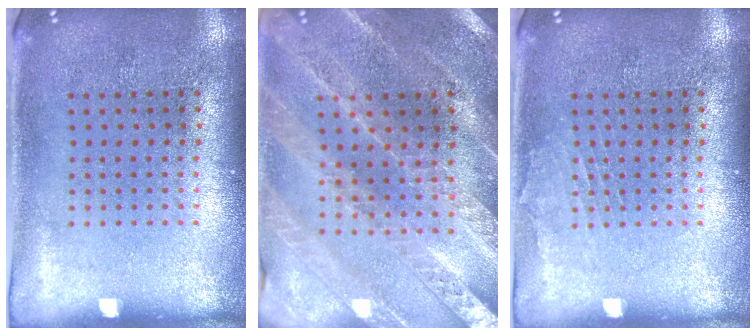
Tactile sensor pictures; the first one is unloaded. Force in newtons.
{"total": 1.8, "press": 1.8, "slide": 0.1}
{"total": 0.7, "press": 0.7, "slide": 0.1}